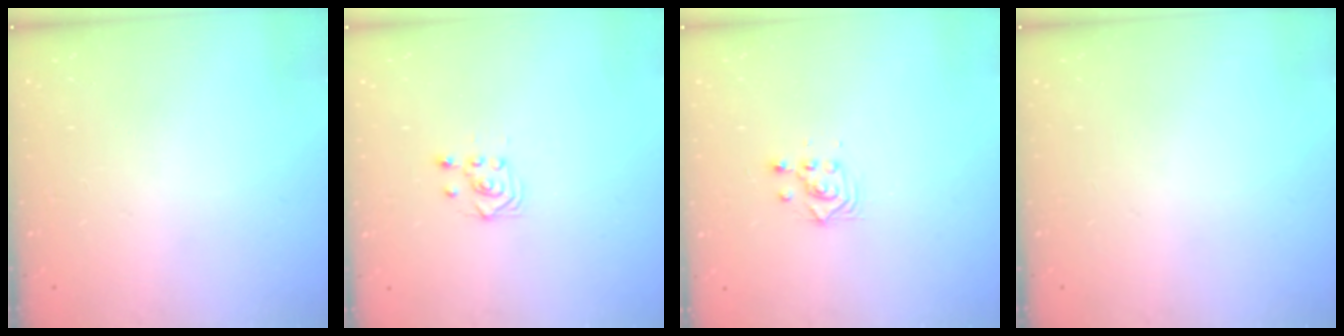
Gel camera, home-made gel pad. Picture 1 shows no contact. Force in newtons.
{"total": 3.2, "press": 2.9, "slide": 1.2}
{"total": 2.8, "press": 2.8, "slide": 0.2}
{"total": 0.0}